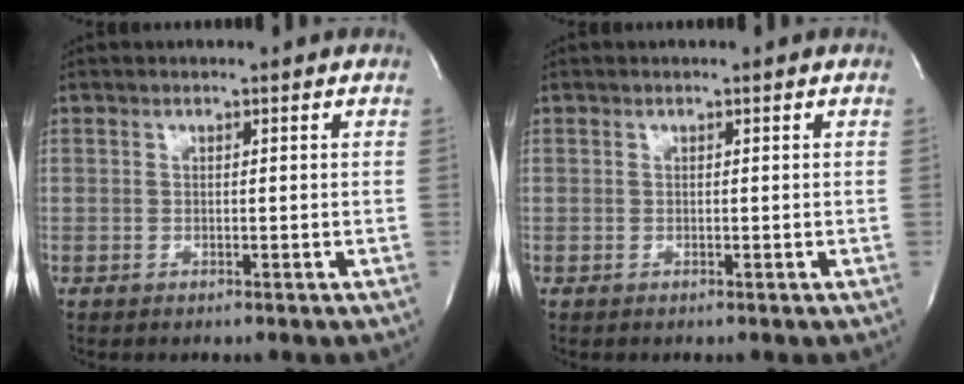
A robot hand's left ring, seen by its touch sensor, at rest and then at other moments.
{"total": 0.0}